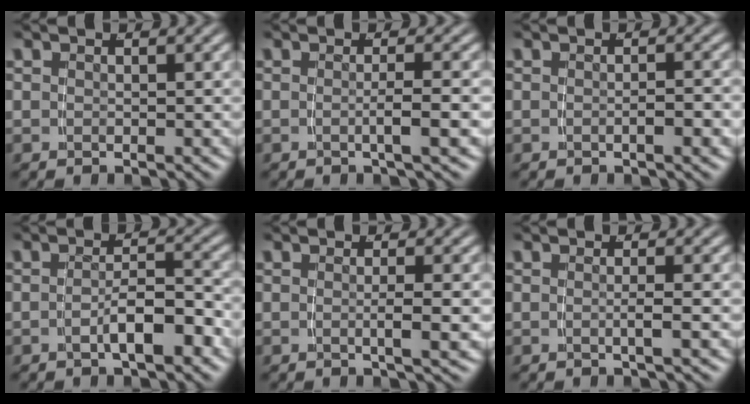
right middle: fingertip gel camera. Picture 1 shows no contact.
{"total": 1.7, "force": [-0.7, -0.7, 1.3], "torque": [-0.018, -0.001, -0.011]}
{"total": 1.1, "force": [-0.8, 0.0, 0.7], "torque": [-0.008, 0.003, -0.016]}
{"total": 3.4, "force": [-2.4, 0.4, 2.4], "torque": [-0.028, -0.002, -0.038]}
{"total": 1.5, "force": [-0.3, -0.6, 1.3], "torque": [-0.019, -0.004, -0.004]}
{"total": 1.0, "force": [-0.4, -0.7, 0.6], "torque": [-0.010, -0.002, -0.006]}